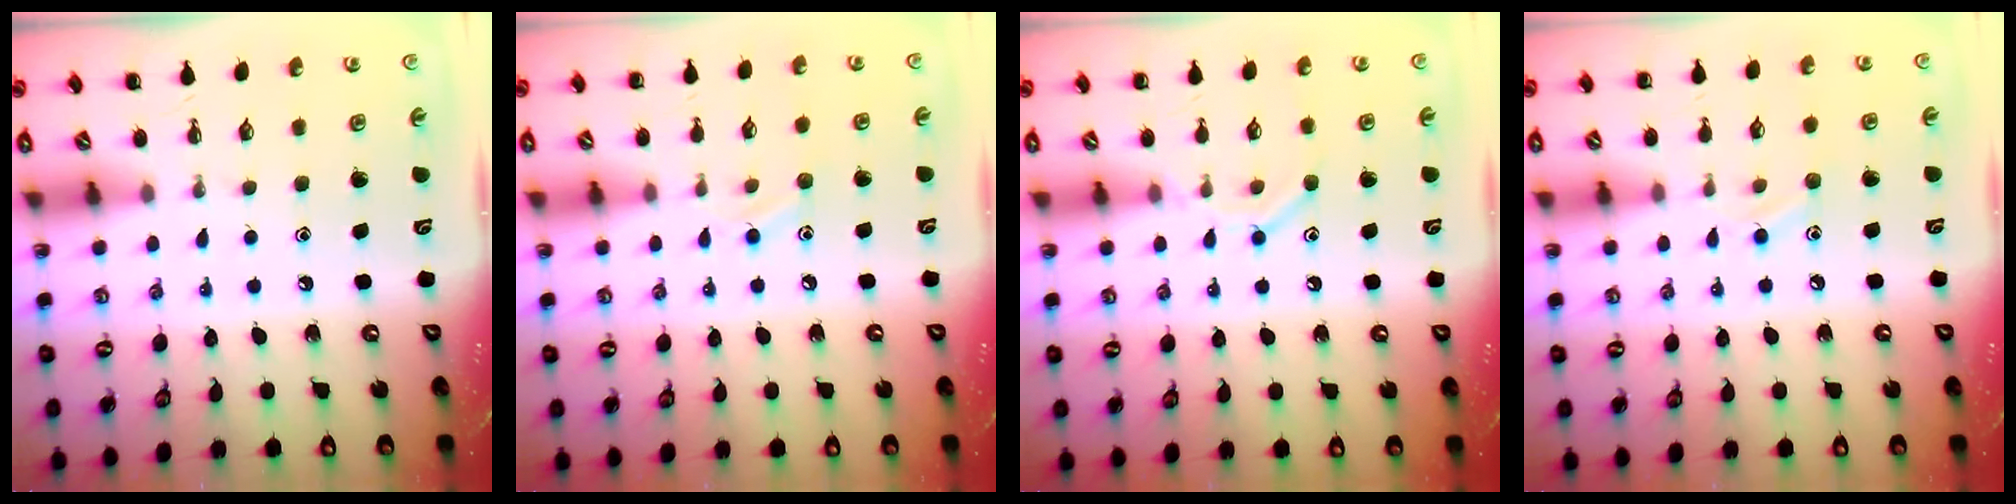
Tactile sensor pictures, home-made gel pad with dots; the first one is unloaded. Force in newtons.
{"total": 7.6, "press": 7.4, "slide": 1.8}
{"total": 9.5, "press": 9.4, "slide": 1.4}
{"total": 7.6, "press": 7.4, "slide": 1.8}